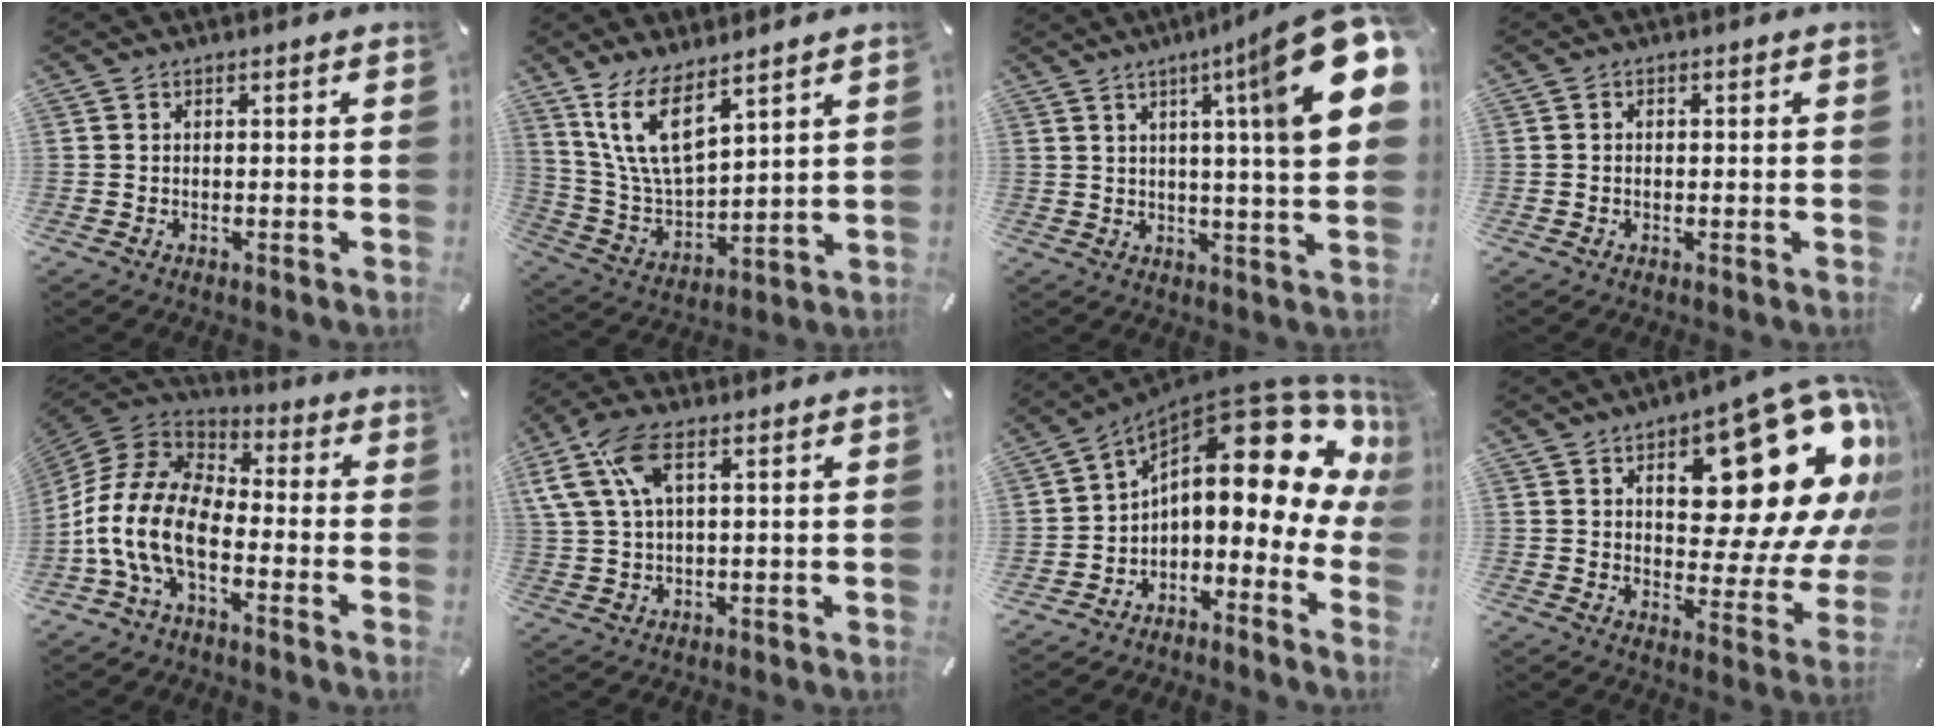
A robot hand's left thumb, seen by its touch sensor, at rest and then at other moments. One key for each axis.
{"total": 12.7, "fx": 8.5, "fy": 4.8, "fz": 8.1, "tx": -0.192, "ty": -0.039, "tz": 0.154}
{"total": 21.4, "fx": 8.2, "fy": 2.4, "fz": 19.6, "tx": -0.286, "ty": -0.051, "tz": 0.114}
{"total": 0.7, "fx": -0.3, "fy": 0.6, "fz": 0.4, "tx": -0.007, "ty": 0.002, "tz": -0.007}
{"total": 15.7, "fx": -7.7, "fy": 8.8, "fz": 10.5, "tx": -0.238, "ty": 0.020, "tz": -0.144}
{"total": 10.8, "fx": 3.9, "fy": 5.1, "fz": 8.8, "tx": -0.190, "ty": 0.004, "tz": 0.074}
{"total": 17.4, "fx": 6.4, "fy": 7.8, "fz": 14.2, "tx": -0.200, "ty": -0.057, "tz": 0.097}
{"total": 24.9, "fx": 11.6, "fy": 12.2, "fz": 18.3, "tx": -0.212, "ty": -0.091, "tz": 0.194}